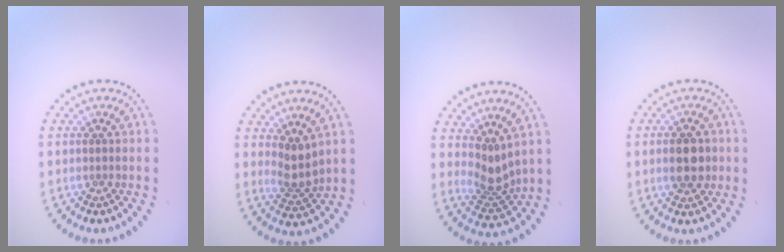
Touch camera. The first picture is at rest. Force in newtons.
{"total": 2.4, "press": 1.9, "slide": 1.6}
{"total": 2.8, "press": 2.0, "slide": 2.0}
{"total": 3.6, "press": 3.6, "slide": 0.1}